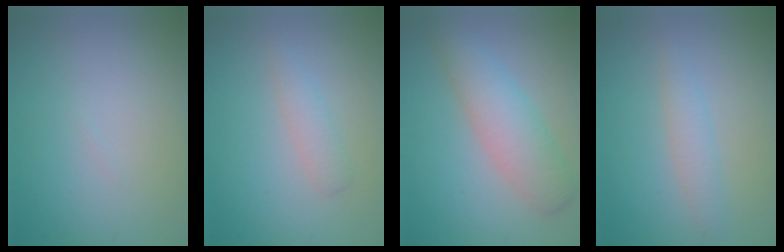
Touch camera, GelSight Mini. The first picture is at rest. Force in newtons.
{"total": 1.7, "press": 1.7, "slide": 0.1}
{"total": 4.7, "press": 4.7, "slide": 0.2}
{"total": 2.0, "press": 2.0, "slide": 0.0}